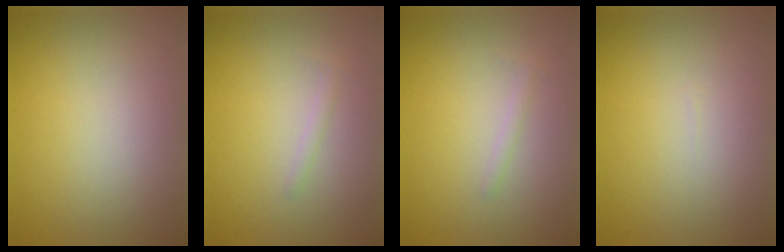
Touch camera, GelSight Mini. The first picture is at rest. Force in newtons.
{"total": 0.6, "press": 0.6, "slide": 0.0}
{"total": 0.6, "press": 0.6, "slide": 0.0}
{"total": 0.0}